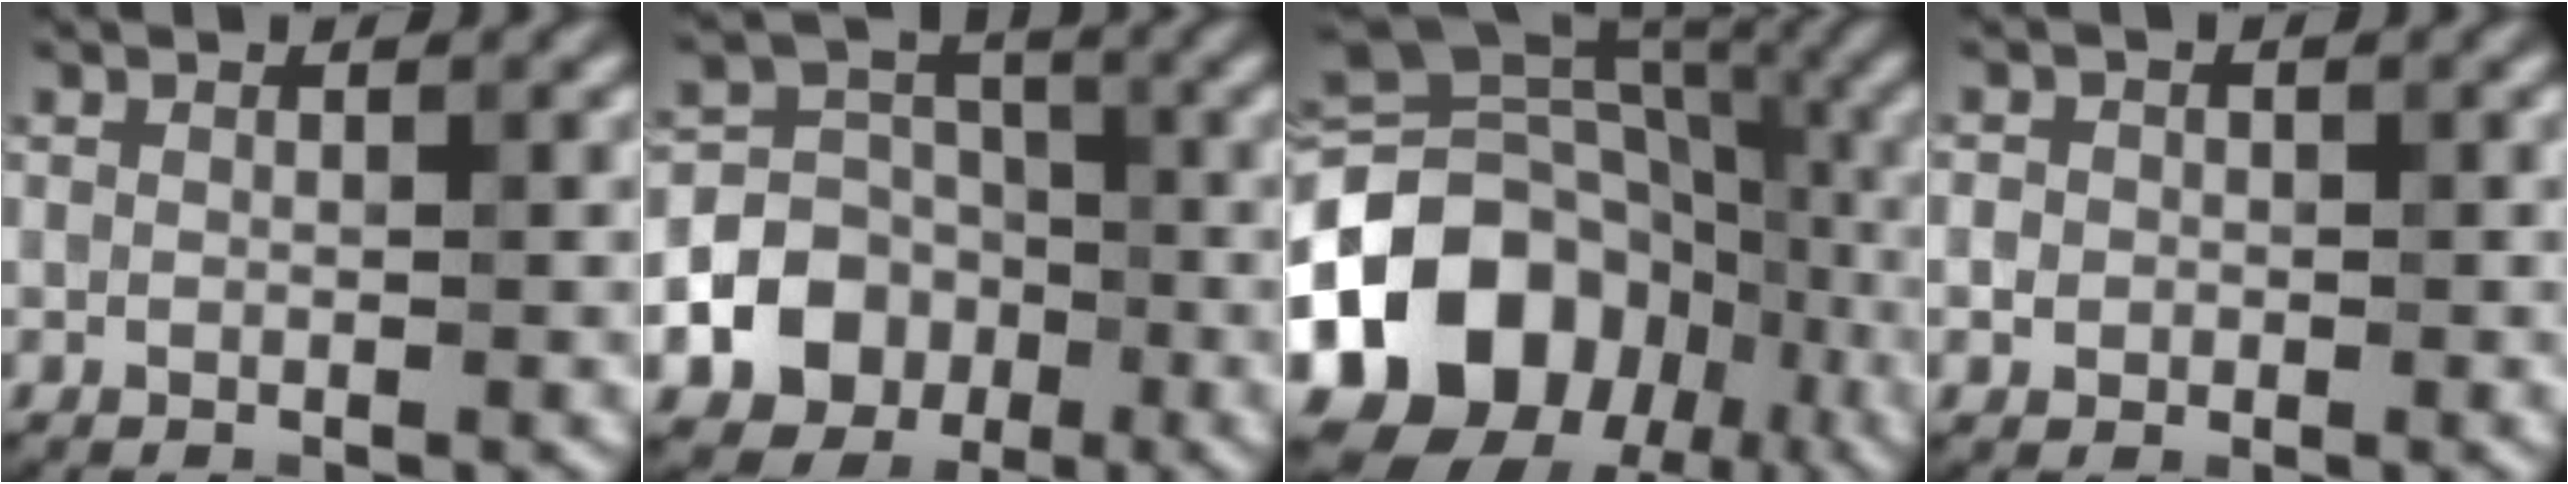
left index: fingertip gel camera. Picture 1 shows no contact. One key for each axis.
{"total": 7.2, "fx": -2.6, "fy": 5.8, "fz": 3.3, "tx": -0.051, "ty": 0.006, "tz": -0.056}
{"total": 15.5, "fx": -5.7, "fy": 11.8, "fz": 8.2, "tx": -0.172, "ty": 0.016, "tz": -0.107}
{"total": 2.0, "fx": -0.1, "fy": 1.9, "fz": 0.7, "tx": 0.010, "ty": 0.019, "tz": -0.020}